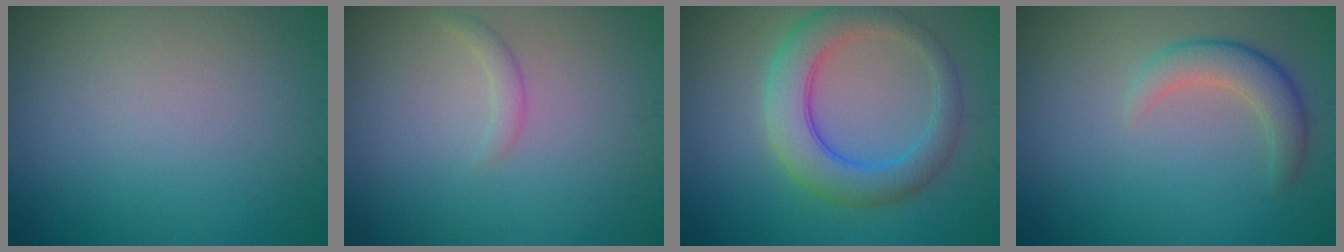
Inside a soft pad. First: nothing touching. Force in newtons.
{"total": 1.0, "press": 1.0, "slide": 0.1}
{"total": 5.4, "press": 5.4, "slide": 0.0}
{"total": 2.9, "press": 2.9, "slide": 0.2}